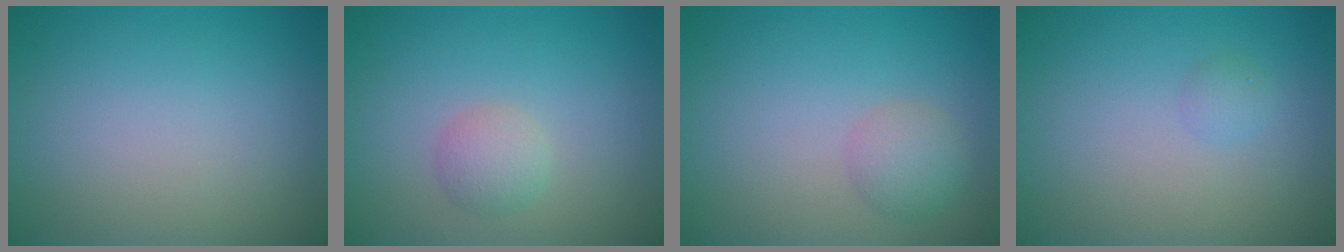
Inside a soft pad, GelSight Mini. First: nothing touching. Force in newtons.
{"total": 1.9, "press": 1.9, "slide": 0.1}
{"total": 2.2, "press": 2.2, "slide": 0.0}
{"total": 0.9, "press": 0.9, "slide": 0.0}